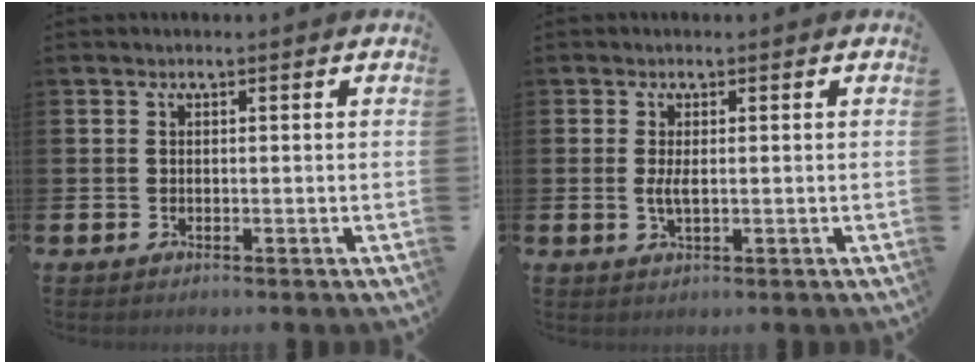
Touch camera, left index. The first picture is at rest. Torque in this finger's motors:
{"motor_torque": [0.55, -0.03, 0.07, 0.12]}